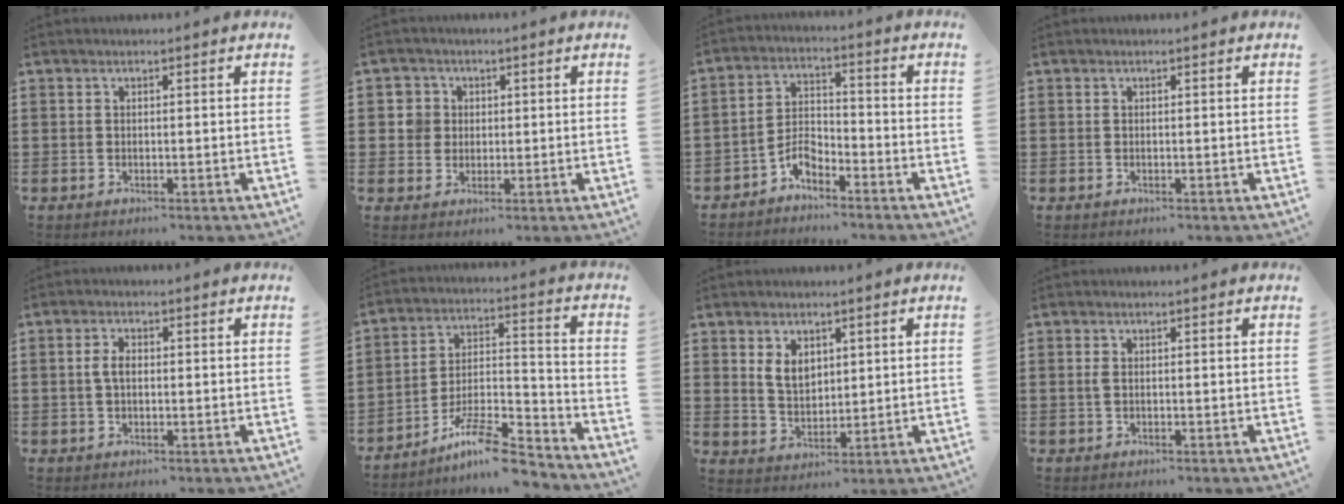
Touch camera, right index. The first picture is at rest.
{"total": 3.8, "force": [0.7, 3.7, 0.7], "torque": [-0.031, 0.012, 0.010]}
{"total": 4.1, "force": [-3.3, 1.8, 1.7], "torque": [-0.042, 0.008, -0.067]}
{"total": 0.0}
{"total": 2.6, "force": [0.0, 1.4, 2.2], "torque": [-0.052, 0.003, -0.003]}
{"total": 10.8, "force": [-8.8, 1.9, 5.9], "torque": [-0.100, 0.025, -0.167]}
{"total": 4.4, "force": [1.8, 3.0, 2.7], "torque": [-0.055, 0.007, 0.030]}
{"total": 0.9, "force": [0.0, 0.4, 0.9], "torque": [-0.025, -0.001, -0.003]}